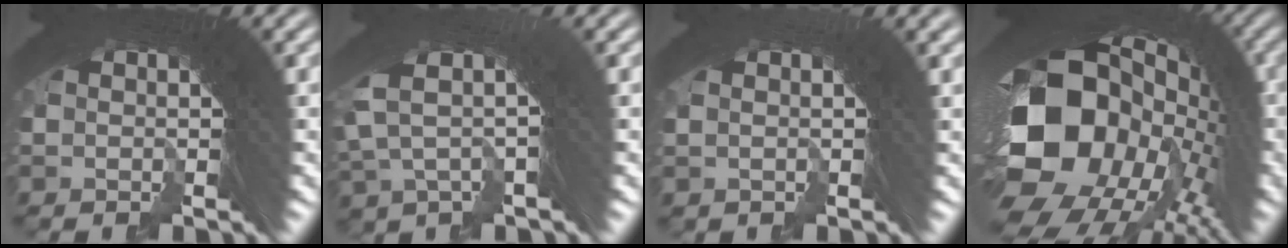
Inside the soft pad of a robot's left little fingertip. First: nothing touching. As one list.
[{"total": 4.4, "force": [1.3, 2.1, 3.6], "torque": [-0.057, 0.021, 0.012]}, {"total": 0.7, "force": [0.3, -0.5, 0.4], "torque": [0.003, 0.013, 0.003]}, {"total": 26.3, "force": [0.8, 16.1, 20.8], "torque": [-0.309, 0.004, 0.006]}]